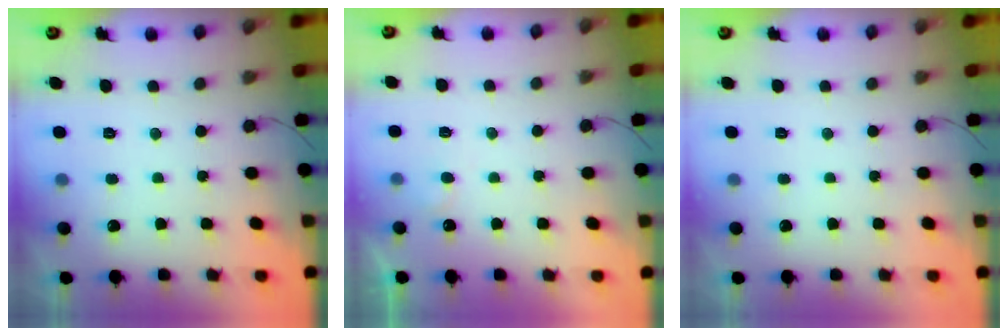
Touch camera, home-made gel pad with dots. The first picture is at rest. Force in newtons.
{"total": 3.7, "press": 3.7, "slide": 0.3}
{"total": 0.0}